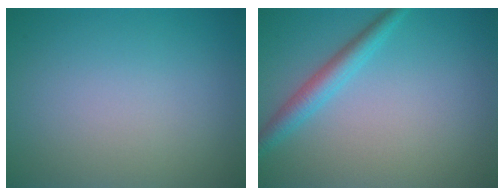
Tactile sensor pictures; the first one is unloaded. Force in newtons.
{"total": 2.6, "press": 2.6, "slide": 0.0}